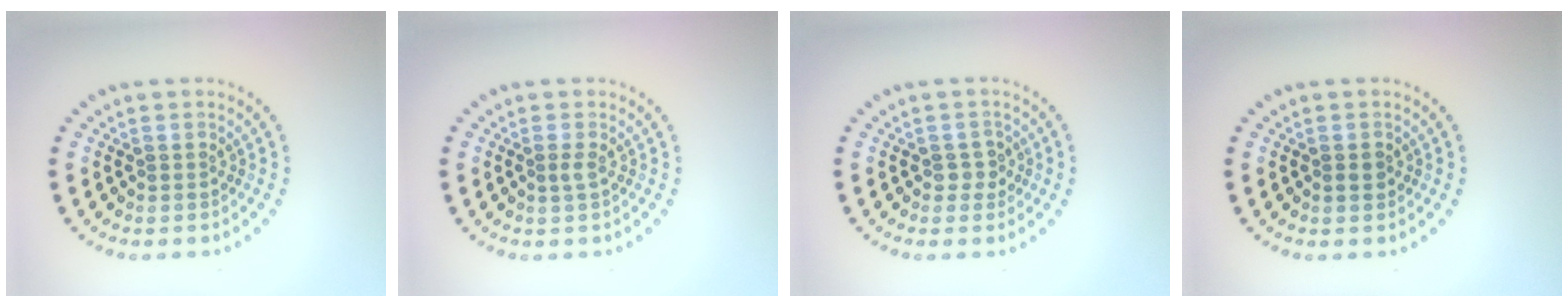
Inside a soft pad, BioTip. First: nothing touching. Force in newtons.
{"total": 0.7, "press": 0.5, "slide": 0.5}
{"total": 1.3, "press": 1.2, "slide": 0.5}
{"total": 0.9, "press": 0.8, "slide": 0.2}